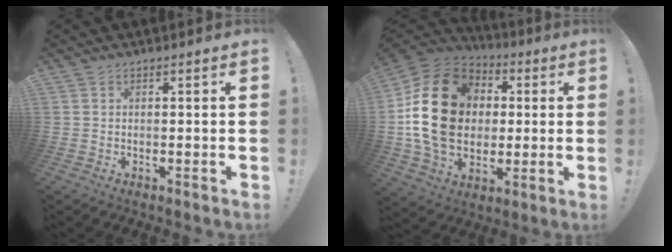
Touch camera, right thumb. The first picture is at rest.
{"total": 24.2, "force": [2.1, 19.0, 14.8], "torque": [-0.262, 0.013, 0.060]}